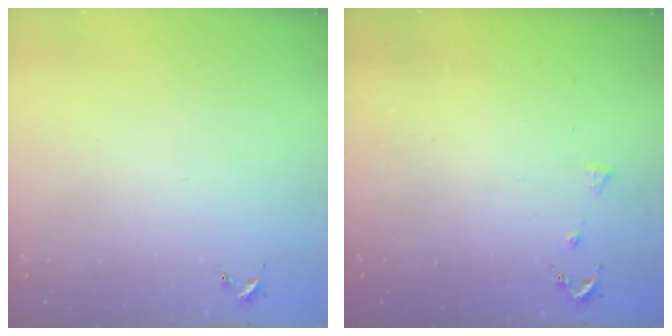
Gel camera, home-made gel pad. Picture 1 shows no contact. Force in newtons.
{"total": 3.3, "press": 3.3, "slide": 0.6}